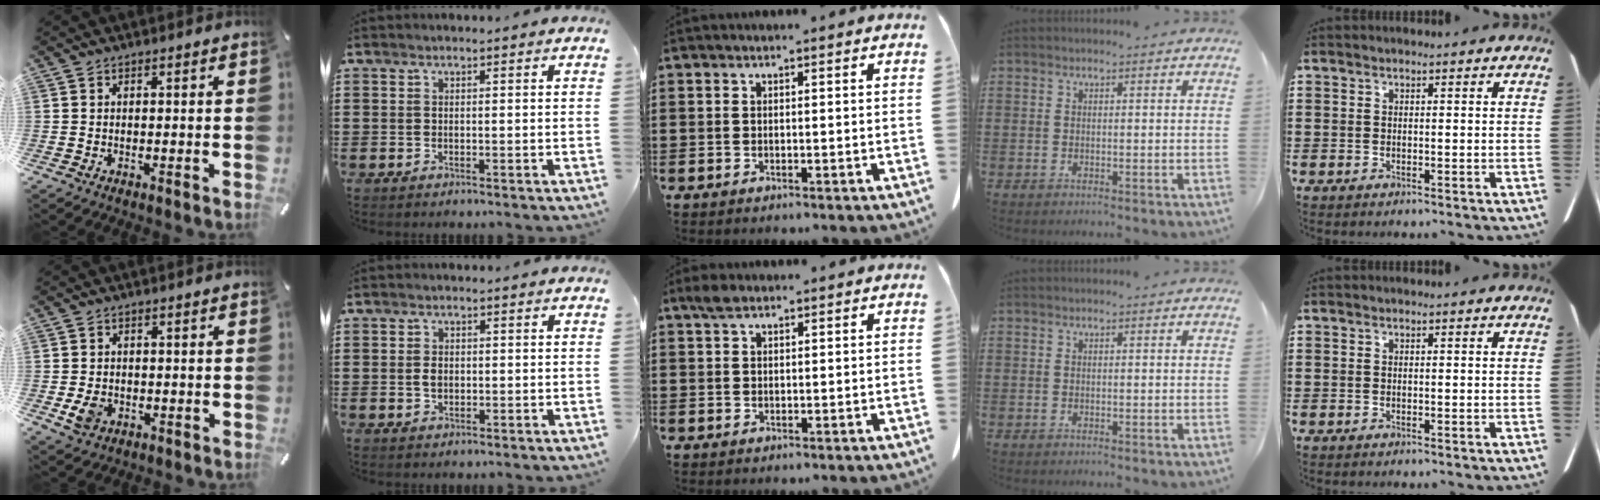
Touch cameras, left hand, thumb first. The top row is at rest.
{"thumb": {"total": 4.3, "force": [-1.0, 3.5, 2.3], "torque": [-0.042, -0.002, -0.019]}, "index": {"total": 1.8, "force": [0.0, 1.2, 1.4], "torque": [-0.029, 0.006, -0.001]}, "middle": {"total": 2.0, "force": [1.3, 0.9, 1.2], "torque": [-0.027, 0.004, 0.025]}}